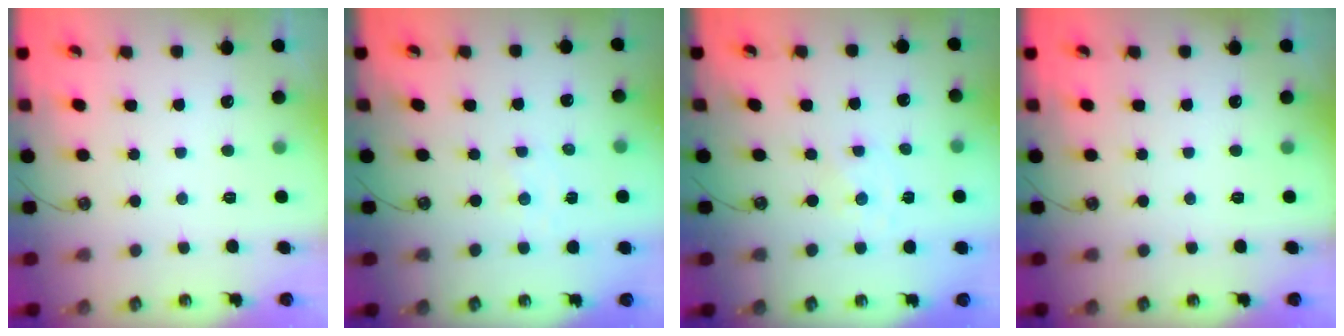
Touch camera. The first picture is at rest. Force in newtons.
{"total": 1.8, "press": 1.7, "slide": 0.3}
{"total": 0.0}
{"total": 0.0}